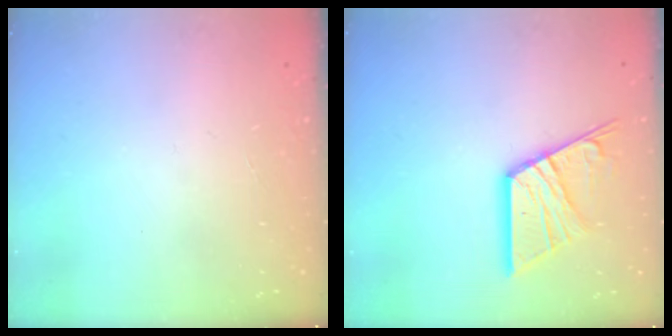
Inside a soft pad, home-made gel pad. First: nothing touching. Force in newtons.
{"total": 13.8, "press": 13.8, "slide": 1.0}